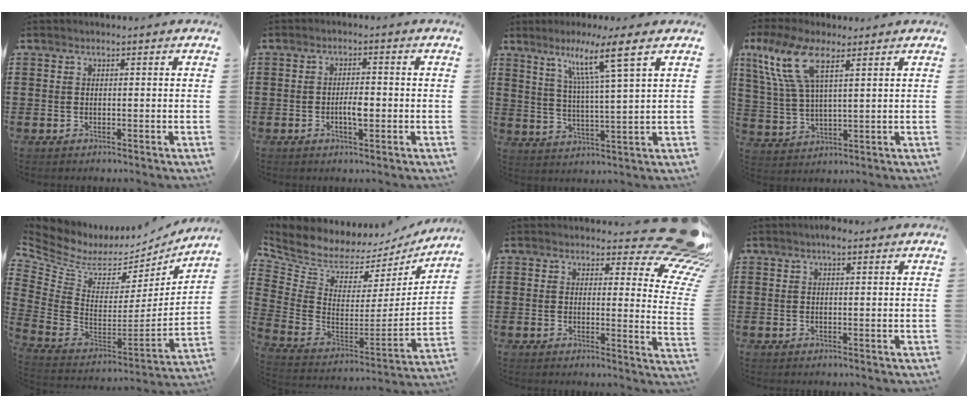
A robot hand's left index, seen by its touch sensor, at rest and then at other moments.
{"total": 3.3, "force": [-0.7, 1.1, 3.0], "torque": [-0.055, 0.006, -0.013]}
{"total": 9.3, "force": [5.6, -0.9, 7.3], "torque": [-0.149, -0.013, 0.089]}
{"total": 10.8, "force": [6.2, 3.9, 7.9], "torque": [-0.192, -0.002, 0.110]}
{"total": 5.2, "force": [3.3, 3.5, 2.1], "torque": [-0.078, -0.039, 0.052]}
{"total": 5.5, "force": [5.0, 2.3, 0.5], "torque": [-0.050, -0.057, 0.086]}
{"total": 9.3, "force": [7.1, 2.2, 5.6], "torque": [-0.075, -0.052, 0.126]}
{"total": 1.3, "force": [0.7, 0.5, 0.9], "torque": [-0.021, 0.004, 0.013]}